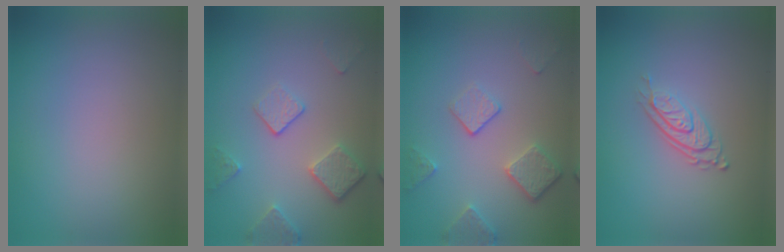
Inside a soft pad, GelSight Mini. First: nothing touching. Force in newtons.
{"total": 3.8, "press": 2.9, "slide": 2.4}
{"total": 3.8, "press": 2.9, "slide": 2.4}
{"total": 2.9, "press": 1.9, "slide": 2.2}